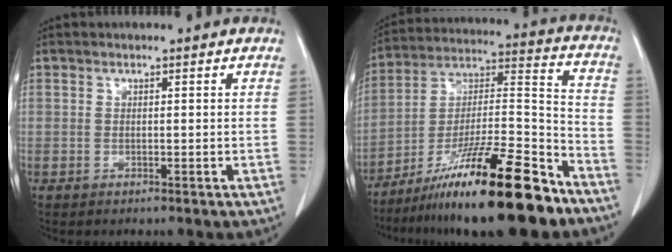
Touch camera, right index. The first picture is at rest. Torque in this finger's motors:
{"motor_torque": [1.89, -0.25, 0.53, 0.16]}